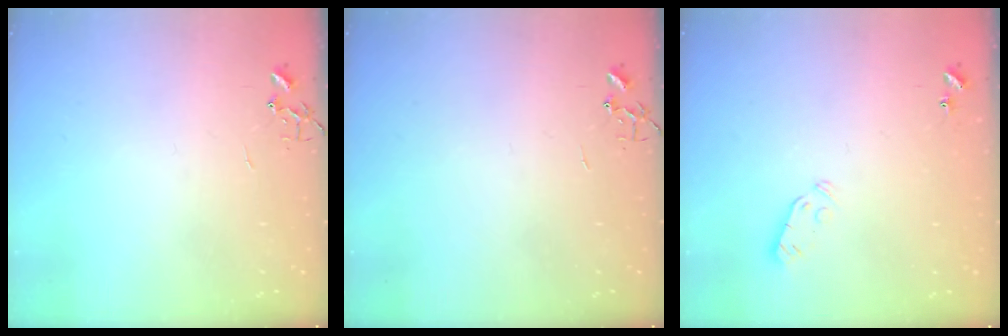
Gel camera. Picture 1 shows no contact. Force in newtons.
{"total": 0.0}
{"total": 3.7, "press": 3.6, "slide": 0.6}